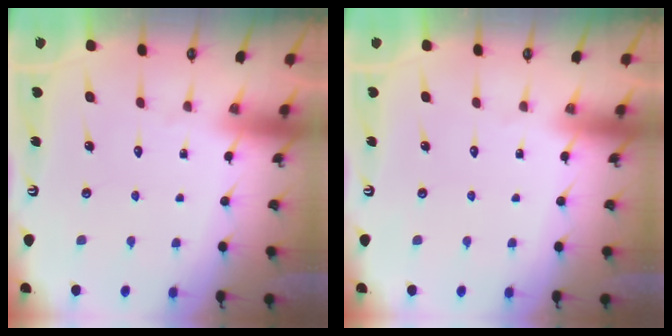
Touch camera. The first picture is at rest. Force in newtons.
{"total": 0.0}